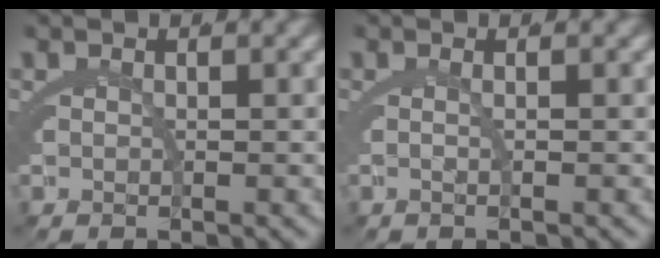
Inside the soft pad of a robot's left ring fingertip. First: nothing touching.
{"total": 1.1, "force": [-0.2, -0.4, 1.0], "torque": [-0.020, 0.000, -0.004]}